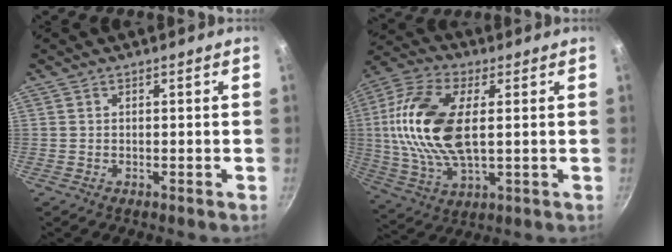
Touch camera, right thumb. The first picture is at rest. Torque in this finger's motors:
{"motor_torque": [2.15, 2.03, 1.98, -0.60, 0.68]}